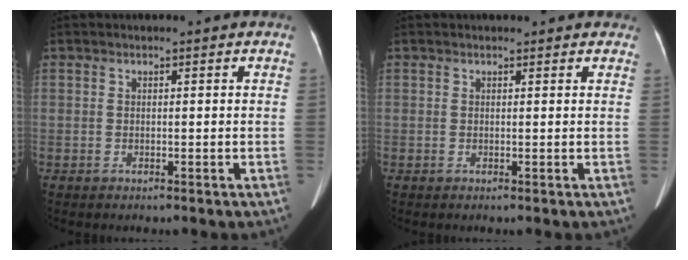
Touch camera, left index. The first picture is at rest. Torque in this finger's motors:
{"motor_torque": [0.49, -0.65, 0.00, 0.00]}